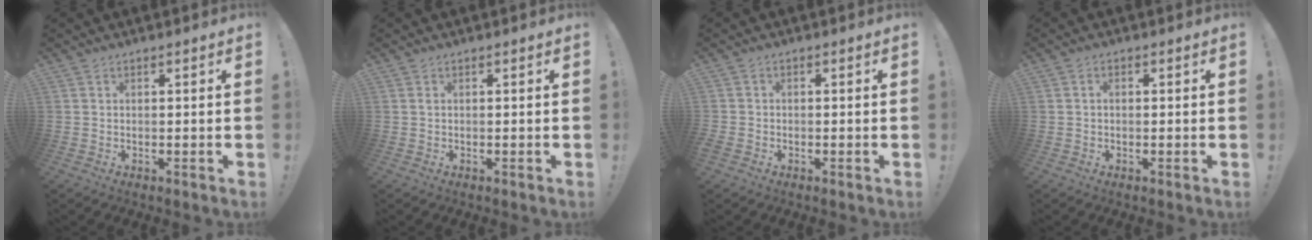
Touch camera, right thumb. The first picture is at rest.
{"total": 0.8, "force": [0.2, 0.3, 0.8], "torque": [-0.017, 0.004, 0.002]}
{"total": 1.4, "force": [-0.9, 1.0, 0.3], "torque": [-0.009, 0.005, -0.015]}
{"total": 1.1, "force": [-0.1, 0.8, 0.8], "torque": [-0.019, 0.004, -0.002]}